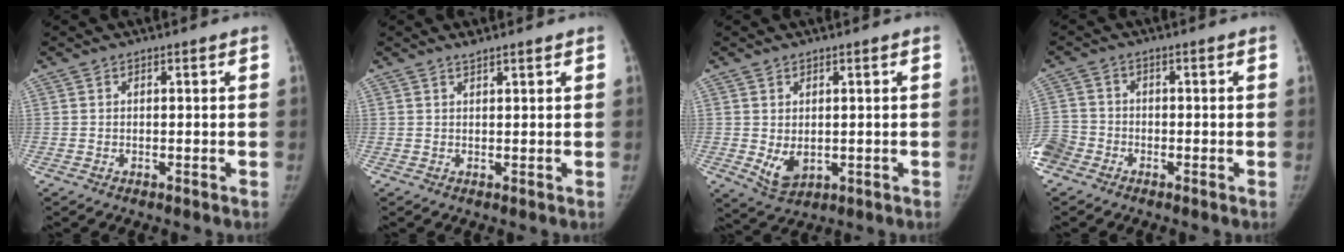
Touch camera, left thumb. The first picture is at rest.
{"total": 1.5, "force": [1.3, 0.3, 0.7], "torque": [-0.011, -0.004, 0.024]}
{"total": 4.6, "force": [0.0, 3.2, 3.4], "torque": [-0.050, -0.017, 0.015]}
{"total": 6.9, "force": [-3.9, 5.3, 2.2], "torque": [-0.064, 0.010, -0.081]}